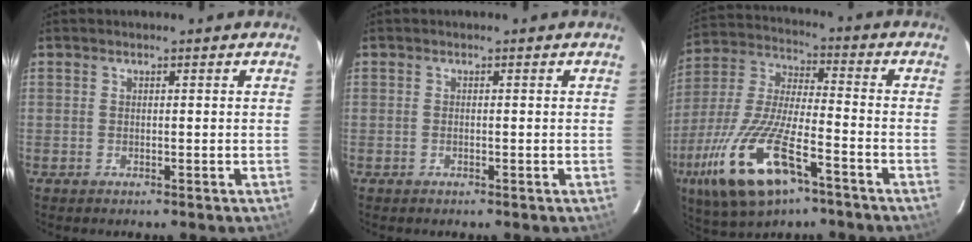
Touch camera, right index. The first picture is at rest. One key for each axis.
{"total": 0.0}
{"total": 20.9, "fx": -10.8, "fy": 7.2, "fz": 16.4, "tx": -0.350, "ty": -0.043, "tz": -0.199}